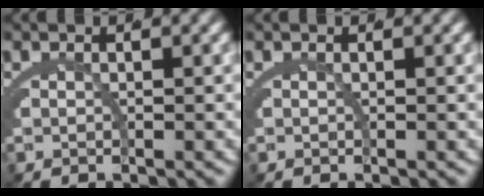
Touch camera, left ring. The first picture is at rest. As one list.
[{"total": 0.0}]